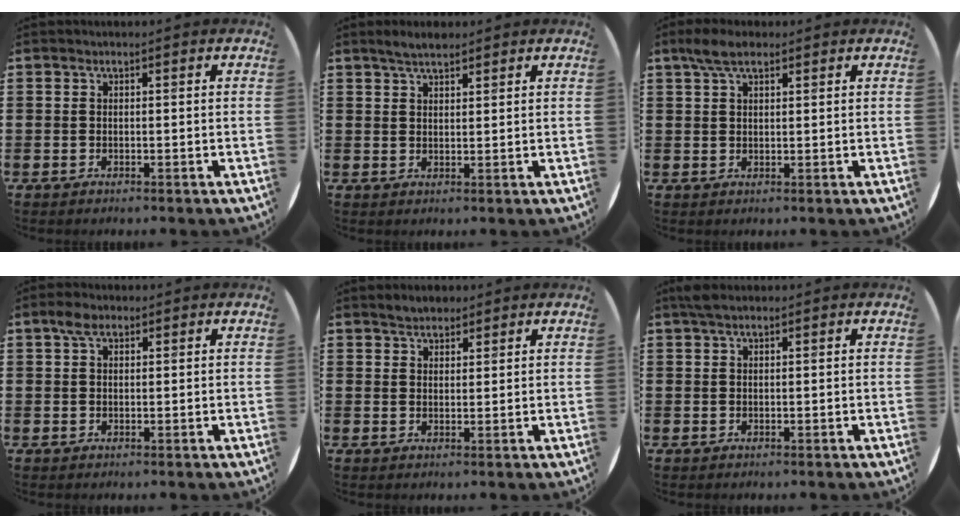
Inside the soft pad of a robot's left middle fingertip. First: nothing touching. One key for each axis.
{"total": 2.6, "fx": 2.3, "fy": 0.7, "fz": 1.1, "tx": -0.025, "ty": 0.005, "tz": 0.043}
{"total": 3.9, "fx": 2.7, "fy": 1.6, "fz": 2.4, "tx": -0.044, "ty": 0.005, "tz": 0.048}
{"total": 2.7, "fx": 1.7, "fy": 1.4, "fz": 1.6, "tx": -0.027, "ty": 0.004, "tz": 0.029}
{"total": 2.3, "fx": 2.2, "fy": 0.7, "fz": 0.1, "tx": 0.002, "ty": 0.003, "tz": 0.041}
{"total": 1.4, "fx": 1.1, "fy": 0.4, "fz": 0.7, "tx": -0.016, "ty": 0.005, "tz": 0.020}